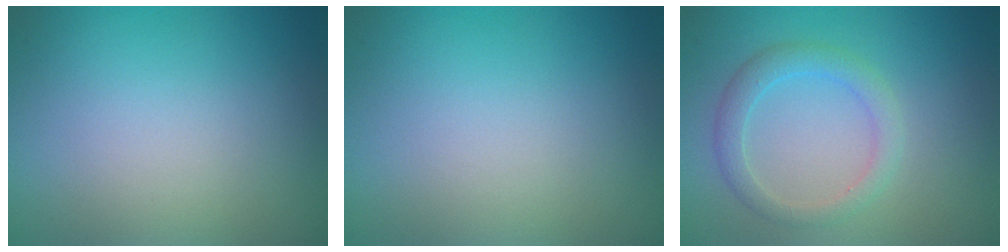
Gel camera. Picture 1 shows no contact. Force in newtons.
{"total": 0.0}
{"total": 2.4, "press": 2.4, "slide": 0.2}